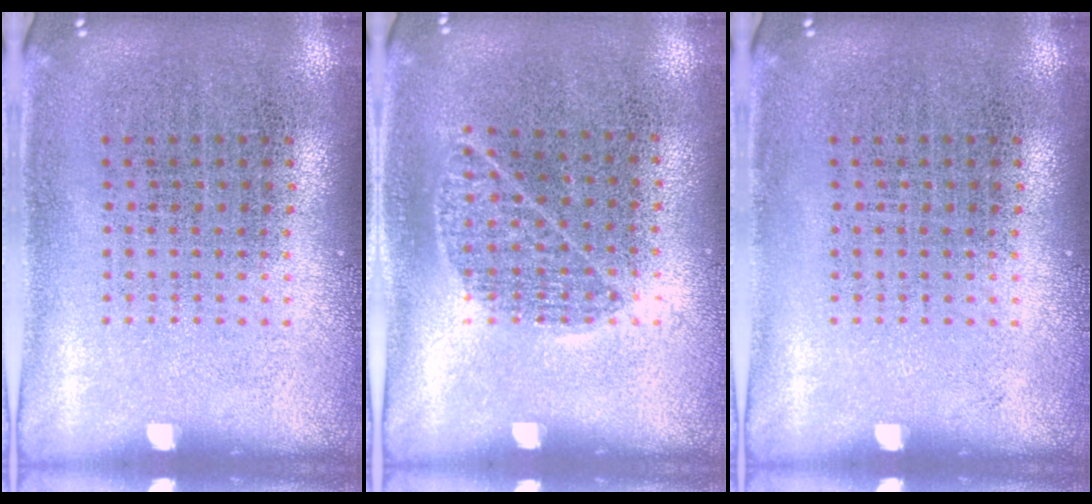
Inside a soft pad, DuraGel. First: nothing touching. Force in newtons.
{"total": 0.9, "press": 0.5, "slide": 0.7}
{"total": 0.0}